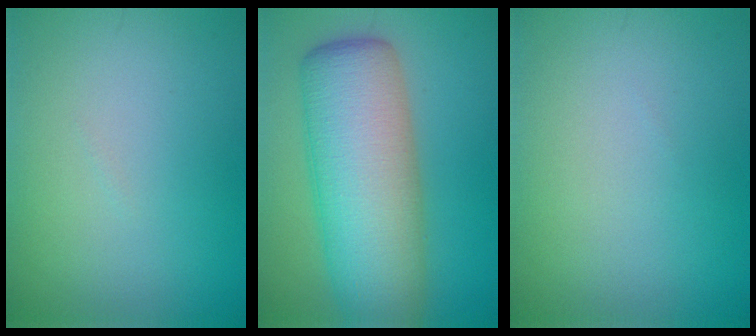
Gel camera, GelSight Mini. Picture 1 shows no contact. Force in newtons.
{"total": 11.5, "press": 11.5, "slide": 0.5}
{"total": 0.0}